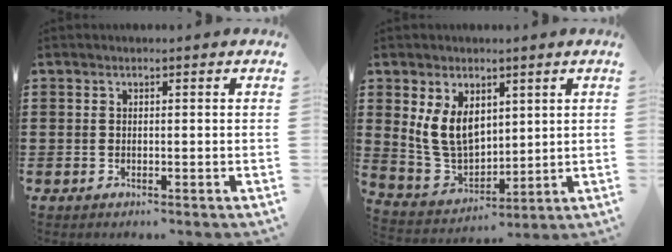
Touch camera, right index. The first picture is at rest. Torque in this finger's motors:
{"motor_torque": [1.55, 0.59, 0.73, 0.17]}